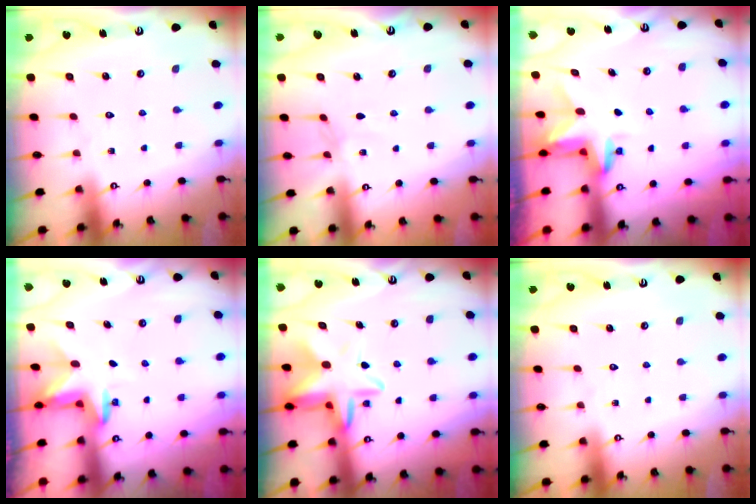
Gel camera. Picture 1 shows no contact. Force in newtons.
{"total": 0.0}
{"total": 2.9, "press": 2.9, "slide": 0.2}
{"total": 2.9, "press": 2.9, "slide": 0.5}
{"total": 10.6, "press": 10.4, "slide": 1.9}
{"total": 0.0}